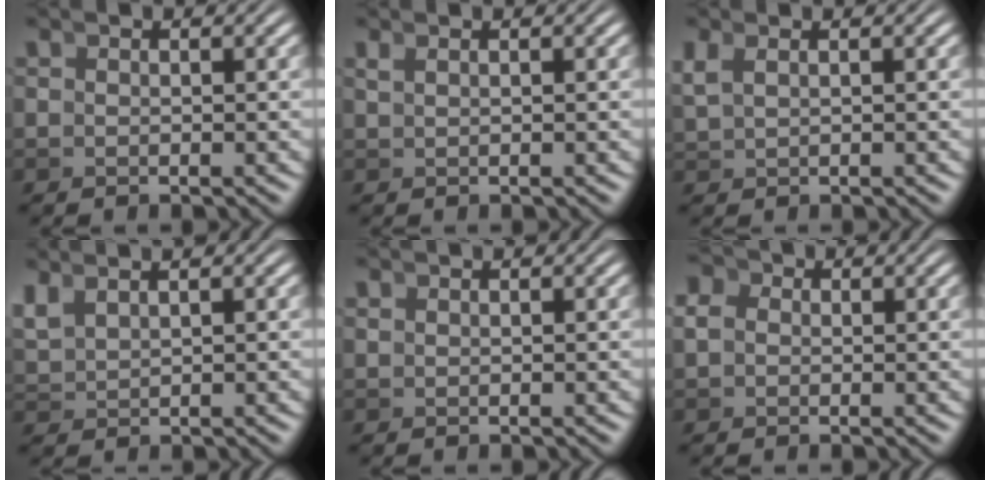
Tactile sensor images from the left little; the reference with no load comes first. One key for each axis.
{"total": 0.9, "fx": 0.4, "fy": -0.8, "fz": 0.1, "tx": 0.006, "ty": 0.004, "tz": 0.015}
{"total": 1.0, "fx": 0.8, "fy": 0.0, "fz": 0.7, "tx": -0.011, "ty": 0.004, "tz": 0.025}
{"total": 1.9, "fx": 1.5, "fy": 0.7, "fz": 0.9, "tx": -0.018, "ty": 0.005, "tz": 0.038}
{"total": 0.6, "fx": 0.3, "fy": -0.5, "fz": -0.1, "tx": 0.008, "ty": -0.001, "tz": 0.011}
{"total": 3.0, "fx": 0.8, "fy": 2.6, "fz": 1.2, "tx": -0.029, "ty": 0.004, "tz": 0.005}